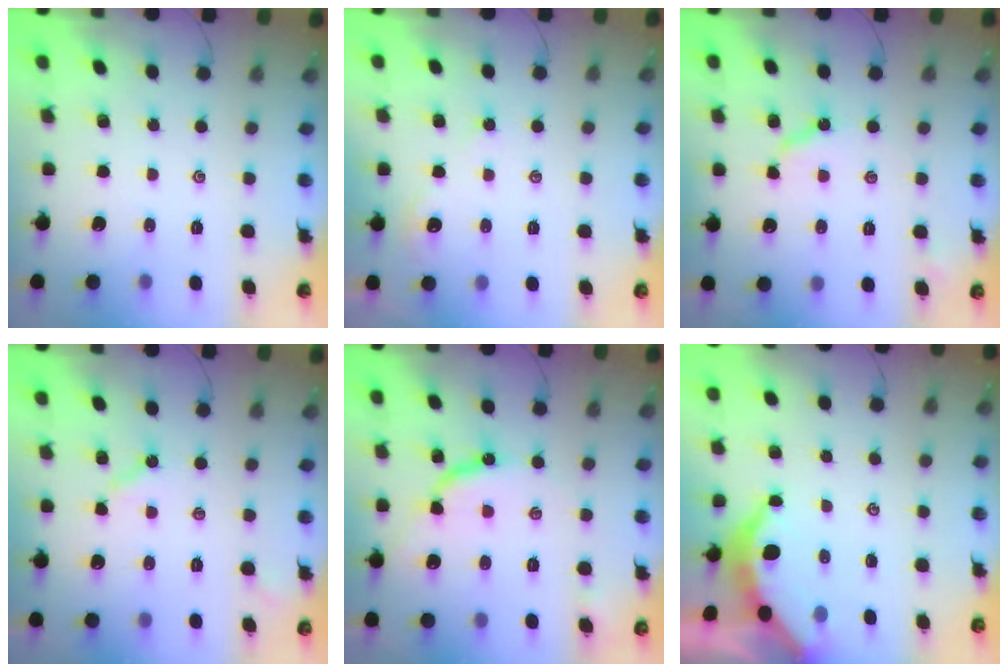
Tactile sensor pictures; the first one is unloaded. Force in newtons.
{"total": 1.4, "press": 1.3, "slide": 0.4}
{"total": 5.6, "press": 5.6, "slide": 0.4}
{"total": 4.0, "press": 4.0, "slide": 0.5}
{"total": 9.7, "press": 9.6, "slide": 0.8}
{"total": 3.7, "press": 3.6, "slide": 0.5}